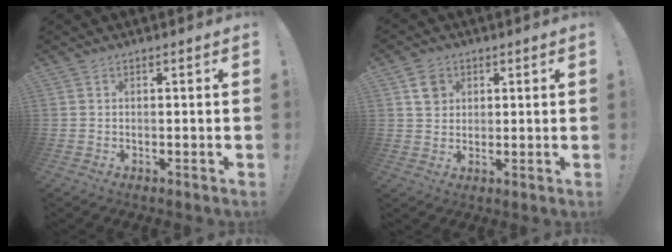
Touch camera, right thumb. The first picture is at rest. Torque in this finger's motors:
{"motor_torque": [0.52, 0.96, 0.08, -0.06, 0.02]}